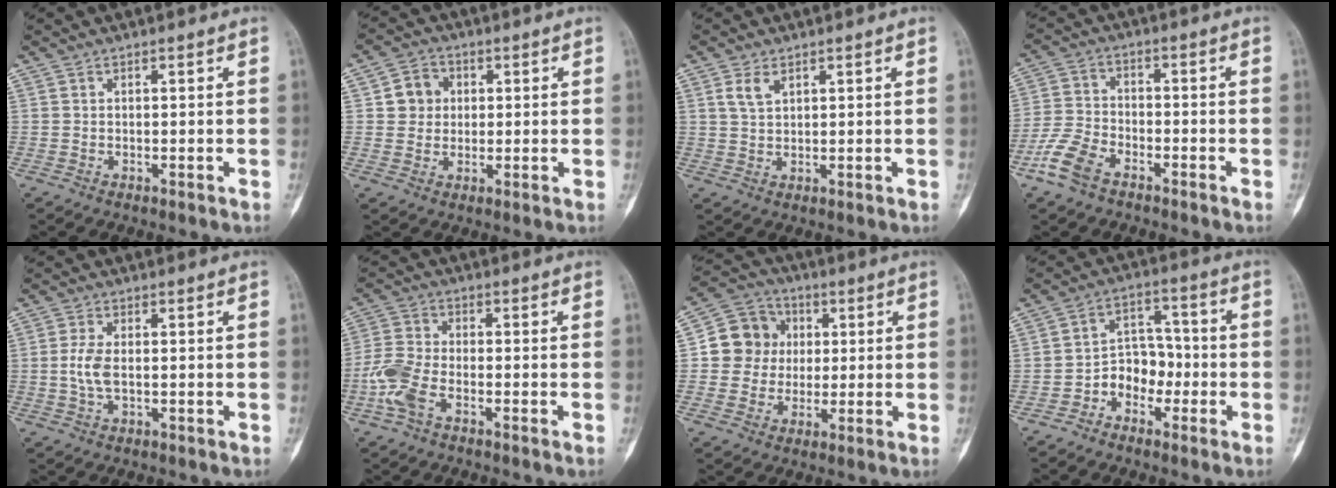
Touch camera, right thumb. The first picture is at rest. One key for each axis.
{"total": 5.7, "fx": 1.1, "fy": 5.3, "fz": 2.1, "tx": -0.003, "ty": 0.004, "tz": 0.012}
{"total": 3.2, "fx": 1.7, "fy": 1.8, "fz": 2.1, "tx": -0.039, "ty": -0.003, "tz": 0.038}
{"total": 8.0, "fx": -5.1, "fy": 4.2, "fz": 4.5, "tx": -0.103, "ty": 0.016, "tz": -0.108}
{"total": 4.2, "fx": -0.2, "fy": 2.1, "fz": 3.6, "tx": -0.079, "ty": 0.005, "tz": -0.006}
{"total": 7.0, "fx": -3.2, "fy": 3.5, "fz": 5.2, "tx": -0.124, "ty": 0.018, "tz": -0.072}
{"total": 10.5, "fx": 1.2, "fy": 9.8, "fz": 3.6, "tx": -0.028, "ty": 0.013, "tz": 0.014}
{"total": 7.5, "fx": -3.0, "fy": 5.7, "fz": 3.8, "tx": -0.024, "ty": 0.044, "tz": -0.062}